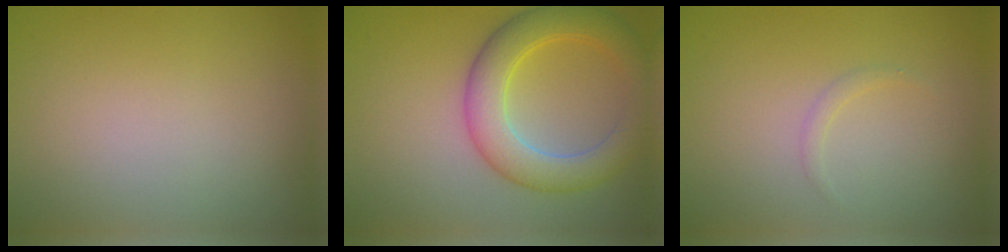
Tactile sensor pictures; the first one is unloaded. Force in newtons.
{"total": 6.2, "press": 6.2, "slide": 0.2}
{"total": 0.7, "press": 0.7, "slide": 0.1}